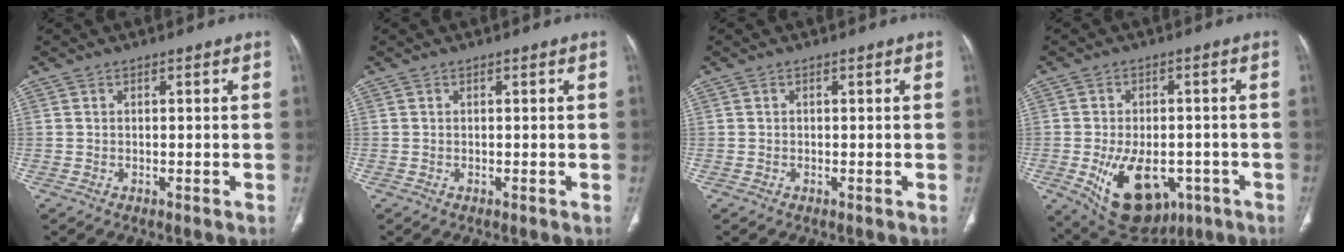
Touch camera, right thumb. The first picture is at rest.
{"total": 0.0}
{"total": 0.0}
{"total": 15.8, "force": [-5.5, 9.8, 11.2], "torque": [-0.166, 0.004, -0.060]}